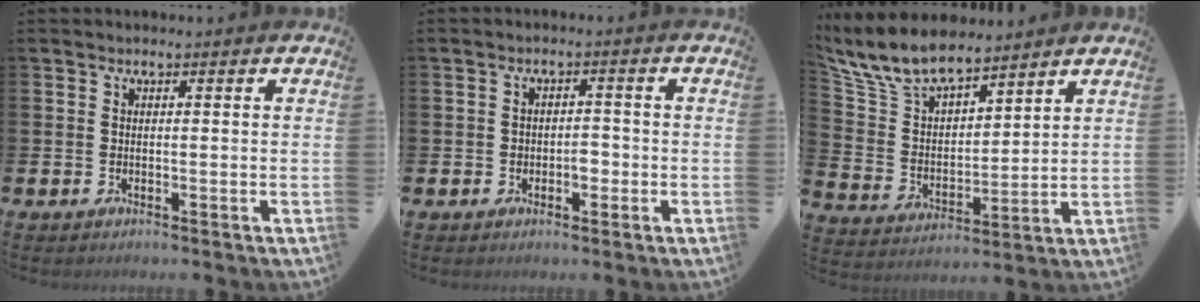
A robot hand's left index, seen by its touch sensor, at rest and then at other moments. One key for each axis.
{"total": 2.0, "fx": -0.9, "fy": 1.3, "fz": 1.1, "tx": -0.007, "ty": -0.001, "tz": -0.023}
{"total": 8.8, "fx": 7.9, "fy": 2.7, "fz": 2.8, "tx": -0.092, "ty": -0.040, "tz": 0.146}